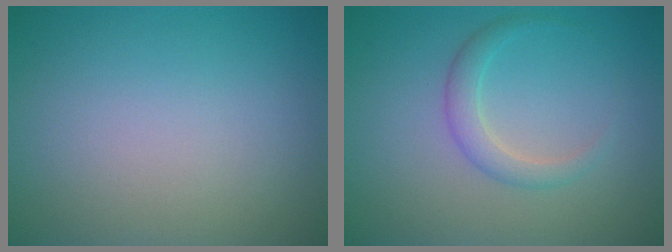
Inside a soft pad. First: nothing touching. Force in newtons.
{"total": 2.0, "press": 2.0, "slide": 0.2}